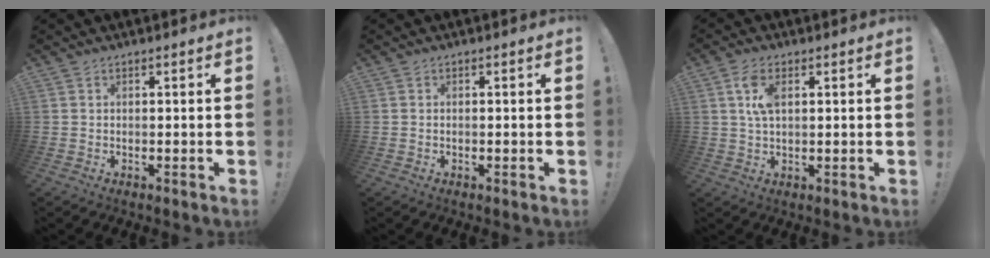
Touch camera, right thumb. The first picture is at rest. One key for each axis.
{"total": 0.0}
{"total": 6.3, "fx": 1.8, "fy": 3.3, "fz": 5.0, "tx": -0.099, "ty": 0.003, "tz": 0.030}